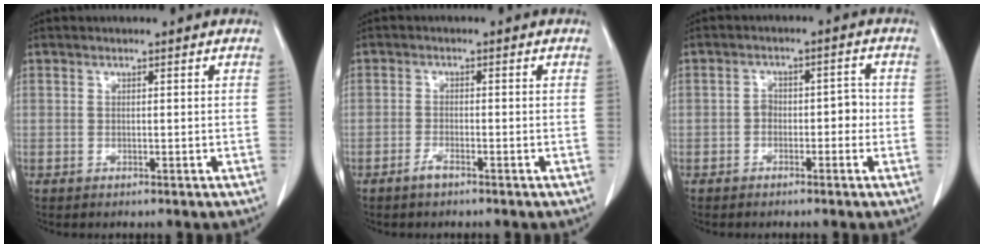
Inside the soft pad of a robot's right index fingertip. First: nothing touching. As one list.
[{"total": 1.7, "force": [-1.4, 0.2, 1.0], "torque": [-0.026, -0.003, -0.026]}, {"total": 3.5, "force": [-1.1, 2.2, 2.5], "torque": [-0.023, 0.021, -0.016]}]